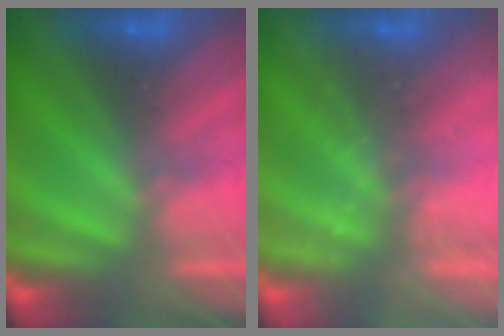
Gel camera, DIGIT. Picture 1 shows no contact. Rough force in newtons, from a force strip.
{"total": 2.1}